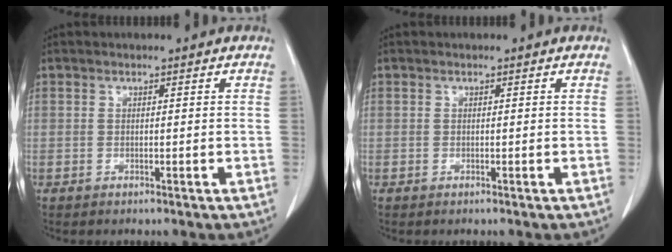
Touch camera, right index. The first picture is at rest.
{"total": 0.0}